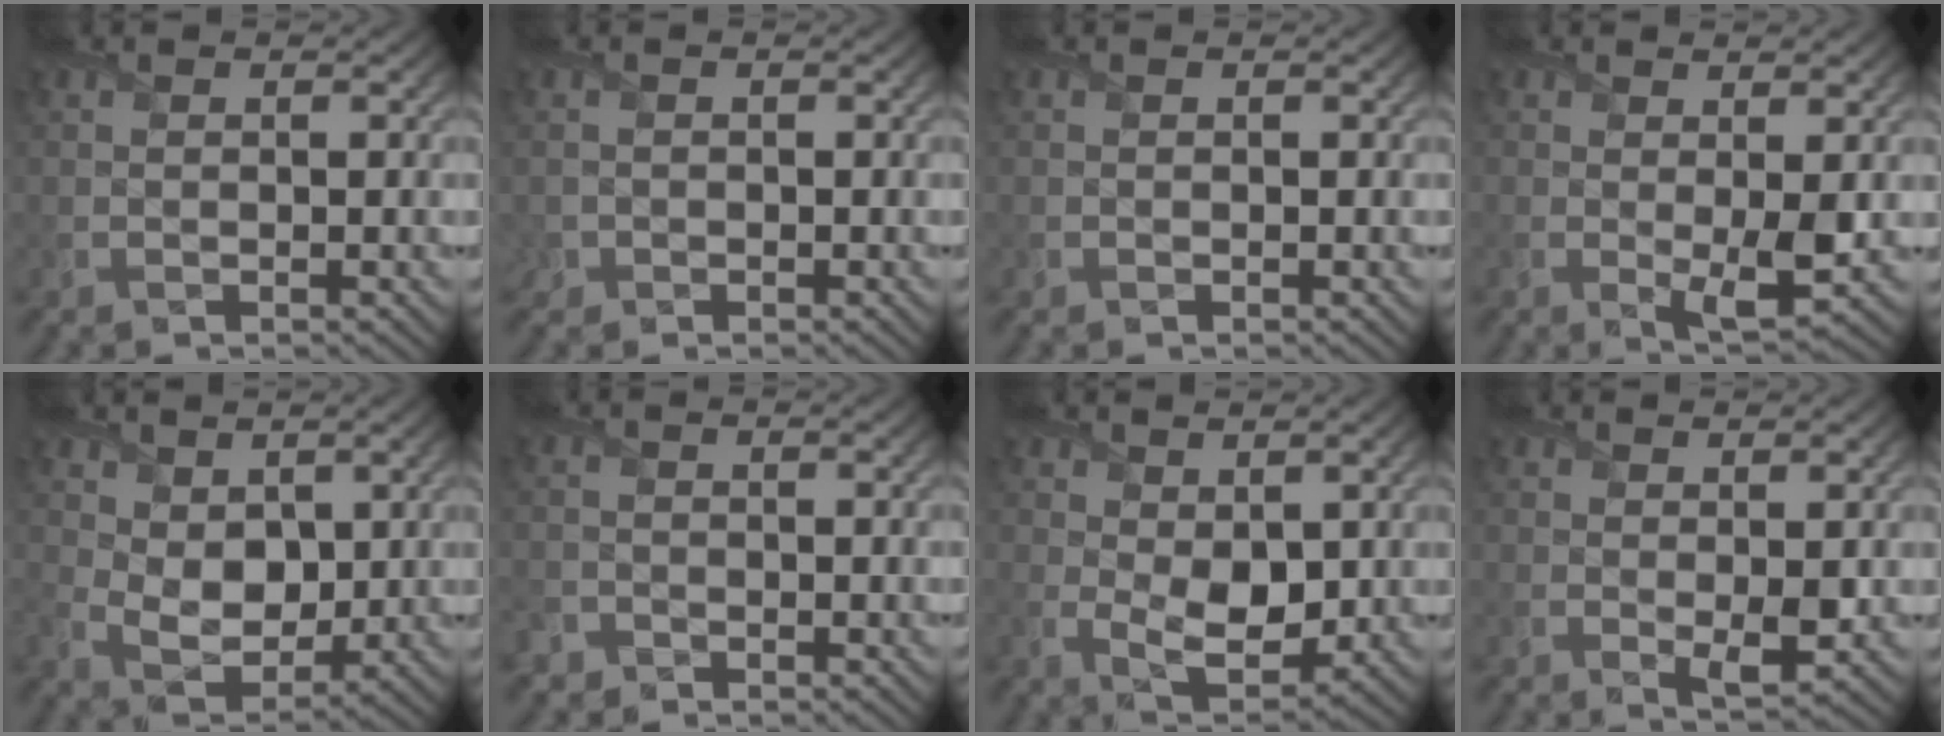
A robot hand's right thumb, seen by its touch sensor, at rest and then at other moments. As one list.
[{"total": 1.3, "force": [-0.7, 1.1, 0.2], "torque": [-0.005, -0.007, -0.017]}, {"total": 0.0}, {"total": 3.0, "force": [0.4, 0.7, 2.9], "torque": [-0.058, -0.012, 0.009]}, {"total": 6.4, "force": [1.8, 4.6, 4.1], "torque": [-0.104, -0.017, 0.036]}, {"total": 2.0, "force": [-1.5, 1.2, 0.3], "torque": [-0.007, -0.004, -0.037]}, {"total": 5.9, "force": [0.7, 3.8, 4.4], "torque": [-0.096, -0.019, 0.021]}, {"total": 2.3, "force": [0.4, 0.9, 2.1], "torque": [-0.037, -0.011, 0.012]}]